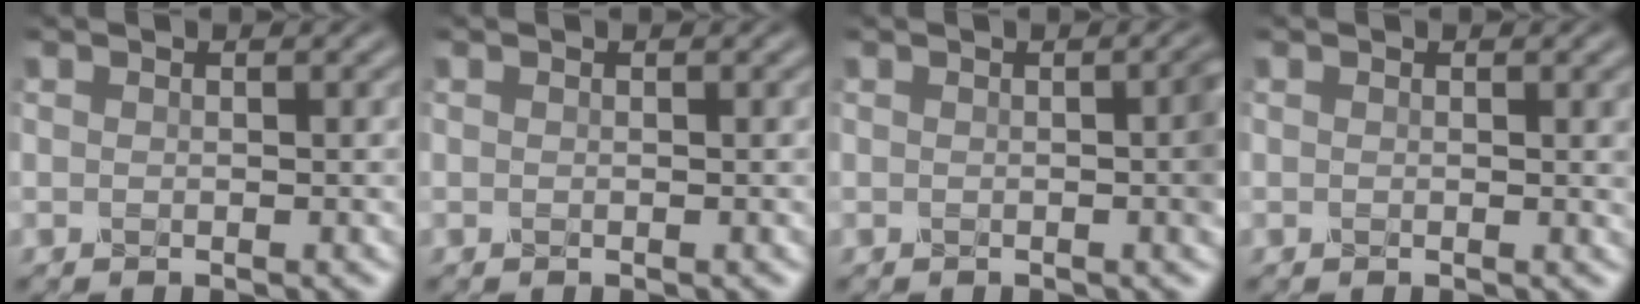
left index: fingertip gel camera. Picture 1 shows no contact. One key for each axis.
{"total": 0.0}
{"total": 2.5, "fx": 0.0, "fy": 0.5, "fz": 2.4, "tx": -0.026, "ty": 0.005, "tz": -0.002}
{"total": 0.7, "fx": 0.3, "fy": 0.1, "fz": 0.6, "tx": -0.004, "ty": 0.000, "tz": 0.004}